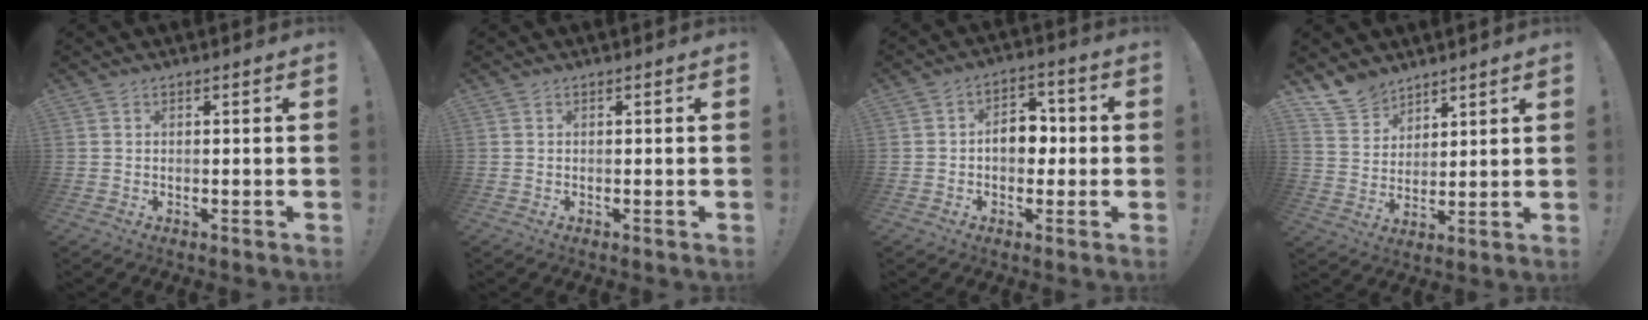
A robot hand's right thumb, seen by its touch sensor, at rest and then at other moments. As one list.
[{"total": 0.0}, {"total": 9.3, "force": [-0.7, 6.6, 6.5], "torque": [-0.085, 0.021, -0.011]}, {"total": 9.6, "force": [8.1, 5.0, 1.4], "torque": [-0.035, -0.058, 0.161]}]